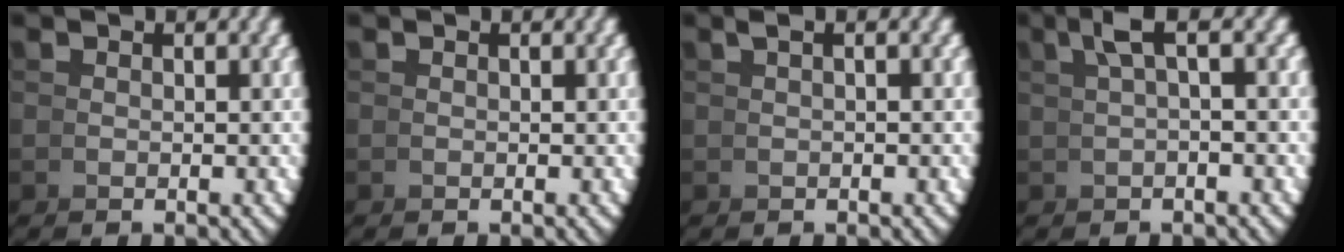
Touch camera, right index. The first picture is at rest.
{"total": 0.0}
{"total": 2.0, "force": [1.2, 0.2, 1.7], "torque": [-0.007, 0.027, 0.010]}
{"total": 3.0, "force": [1.9, -0.8, 2.2], "torque": [-0.020, 0.024, 0.033]}